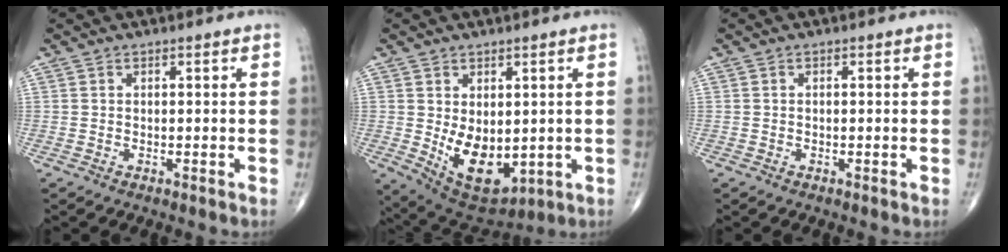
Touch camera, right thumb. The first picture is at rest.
{"total": 11.9, "force": [-0.8, 7.3, 9.3], "torque": [-0.125, -0.016, 0.019]}
{"total": 0.0}